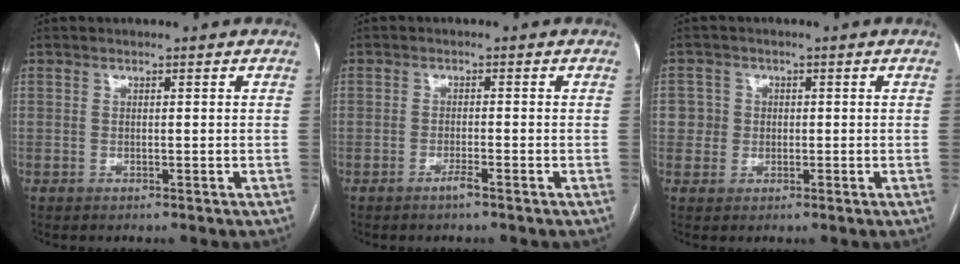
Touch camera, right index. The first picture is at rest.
{"total": 1.5, "force": [-1.2, 0.0, 1.0], "torque": [-0.019, 0.000, -0.020]}
{"total": 3.0, "force": [0.1, 3.0, 0.0], "torque": [0.018, 0.011, 0.002]}